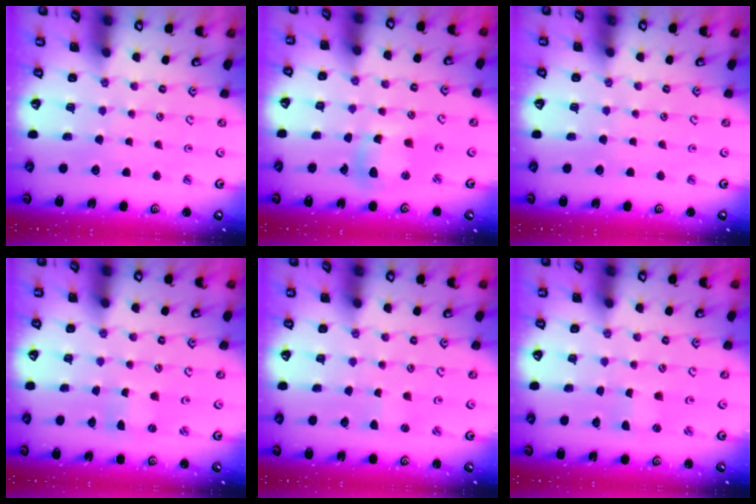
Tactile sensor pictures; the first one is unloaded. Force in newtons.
{"total": 10.9, "press": 10.8, "slide": 1.2}
{"total": 0.0}
{"total": 0.0}
{"total": 1.1, "press": 1.1, "slide": 0.2}
{"total": 0.0}